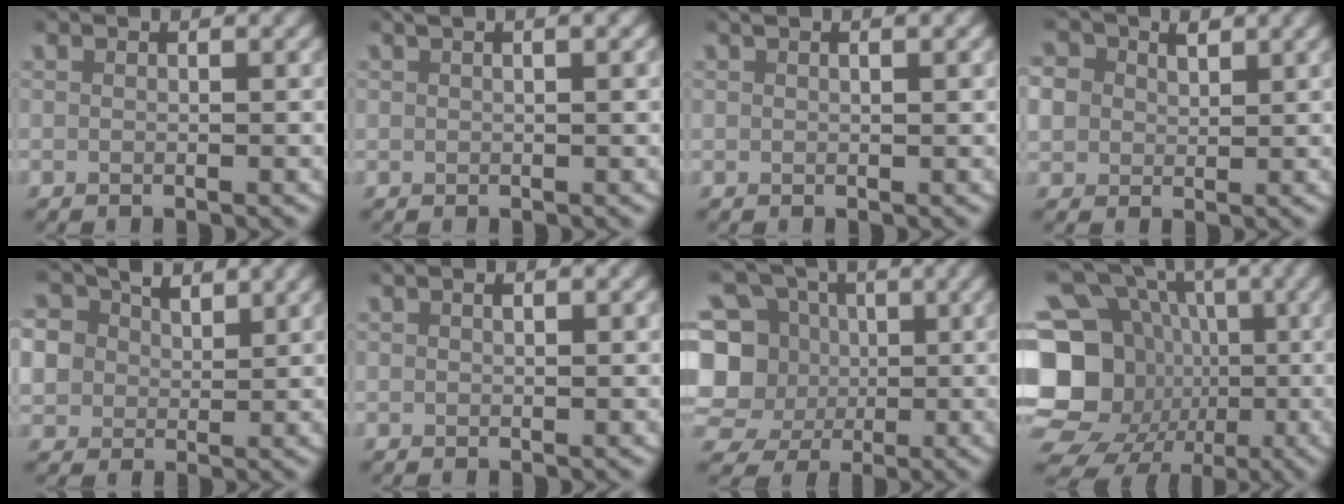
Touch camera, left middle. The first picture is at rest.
{"total": 1.2, "force": [0.7, 0.2, 1.0], "torque": [-0.013, 0.006, 0.011]}
{"total": 0.8, "force": [0.5, 0.1, 0.5], "torque": [-0.005, 0.003, 0.009]}
{"total": 4.1, "force": [1.0, 3.6, 1.7], "torque": [-0.051, -0.006, 0.022]}
{"total": 6.3, "force": [2.2, 5.3, 2.6], "torque": [-0.072, -0.008, 0.039]}
{"total": 1.0, "force": [0.5, 0.4, 0.7], "torque": [-0.007, 0.003, 0.008]}
{"total": 12.0, "force": [0.0, 10.8, 5.2], "torque": [-0.125, -0.029, -0.002]}
{"total": 18.3, "force": [-0.7, 16.0, 8.8], "torque": [-0.178, -0.052, -0.010]}